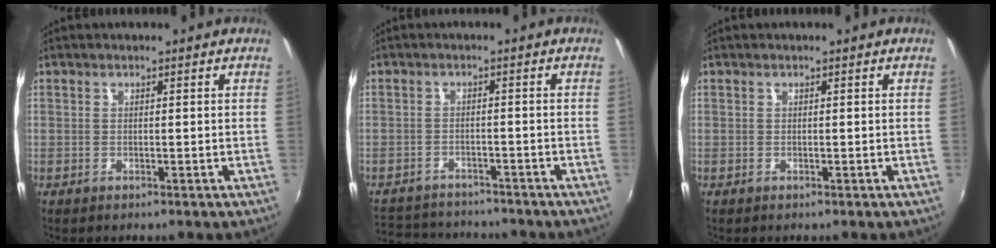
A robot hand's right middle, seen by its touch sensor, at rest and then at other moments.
{"total": 10.9, "force": [-9.9, 3.4, 3.1], "torque": [-0.086, 0.002, -0.150]}
{"total": 0.0}